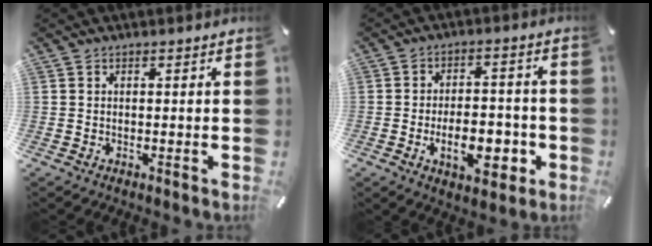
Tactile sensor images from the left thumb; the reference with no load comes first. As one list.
[{"total": 11.7, "force": [-3.6, 6.3, 9.1], "torque": [-0.134, 0.008, -0.059]}]